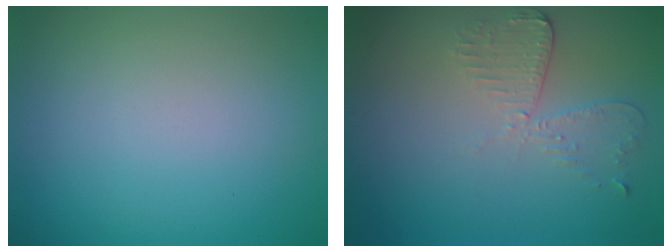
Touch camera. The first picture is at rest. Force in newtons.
{"total": 2.7, "press": 2.4, "slide": 1.2}